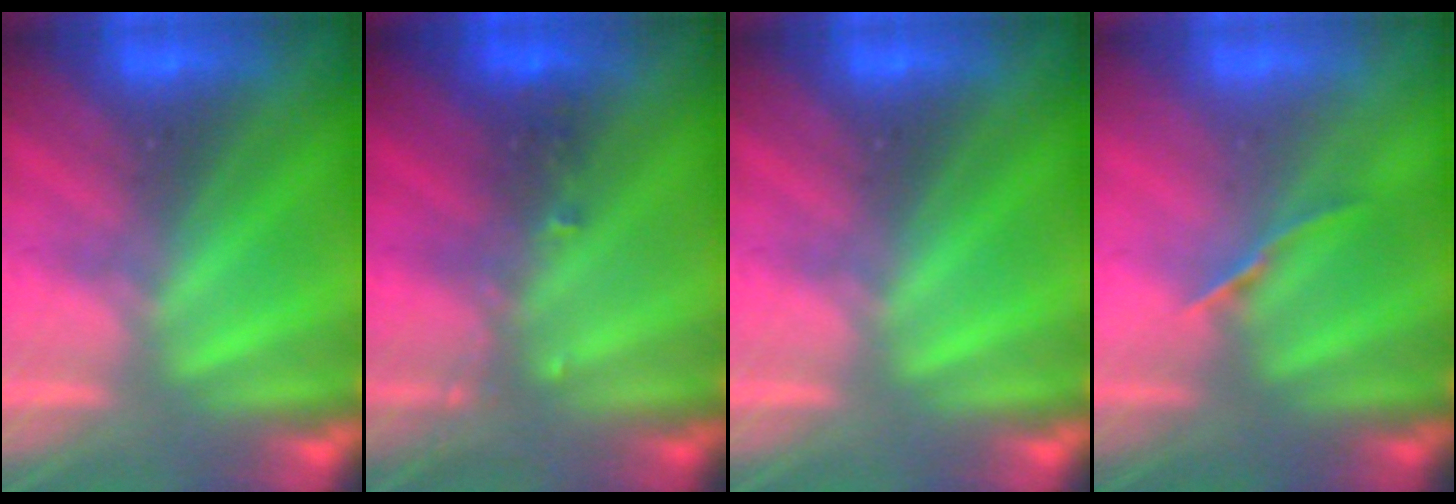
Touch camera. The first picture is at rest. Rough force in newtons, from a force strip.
{"total": 2.7}
{"total": 0.0}
{"total": 1.8}